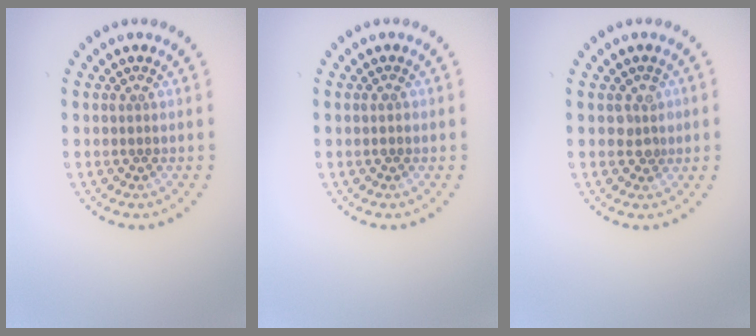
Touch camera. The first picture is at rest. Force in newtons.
{"total": 0.8, "press": 0.8, "slide": 0.0}
{"total": 1.7, "press": 1.6, "slide": 0.6}